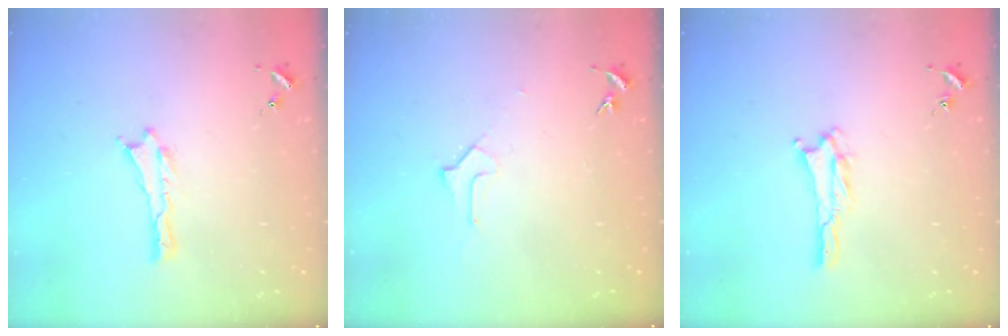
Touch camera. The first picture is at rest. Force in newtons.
{"total": 1.6, "press": 1.6, "slide": 0.1}
{"total": 1.4, "press": 1.4, "slide": 0.2}